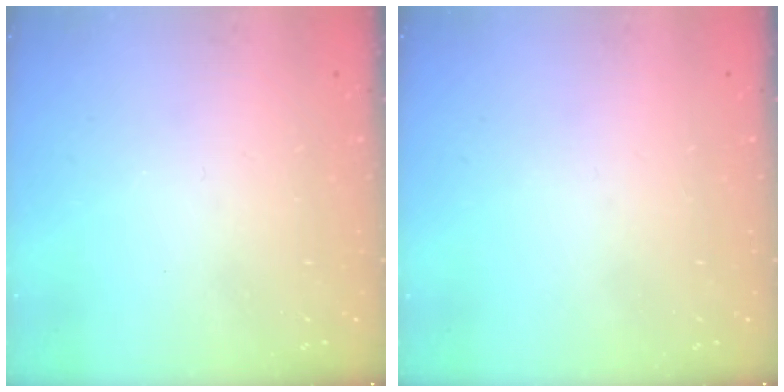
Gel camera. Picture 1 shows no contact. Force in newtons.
{"total": 0.0}